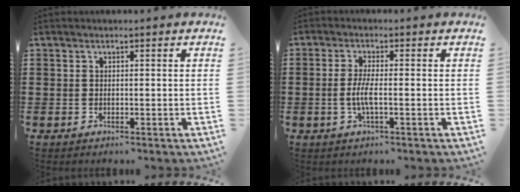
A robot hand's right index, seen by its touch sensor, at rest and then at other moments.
{"total": 3.7, "force": [-0.8, 0.4, 3.6], "torque": [-0.087, -0.009, -0.023]}